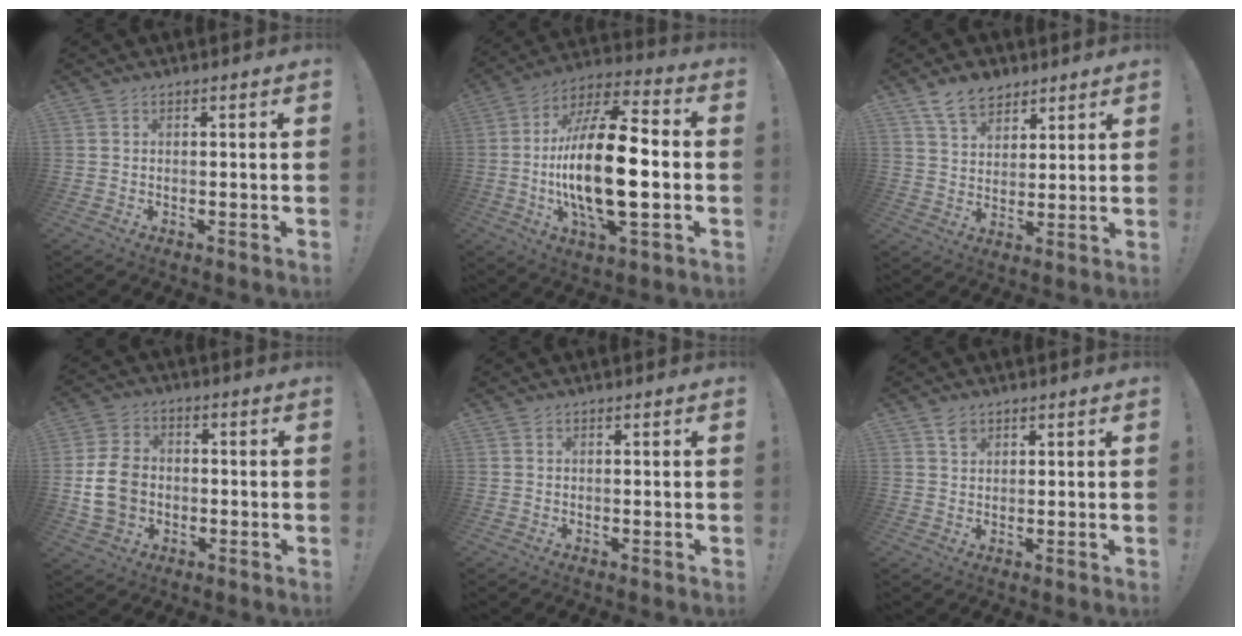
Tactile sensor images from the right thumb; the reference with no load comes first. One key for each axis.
{"total": 23.2, "fx": -2.6, "fy": 8.3, "fz": 21.5, "tx": -0.416, "ty": 0.001, "tz": -0.048}
{"total": 9.1, "fx": 6.7, "fy": 5.2, "fz": 3.4, "tx": -0.068, "ty": -0.029, "tz": 0.130}
{"total": 11.2, "fx": -1.4, "fy": 9.1, "fz": 6.5, "tx": -0.127, "ty": 0.021, "tz": -0.021}
{"total": 0.0}
{"total": 1.8, "fx": 1.3, "fy": 1.1, "fz": 0.6, "tx": -0.005, "ty": -0.004, "tz": 0.024}